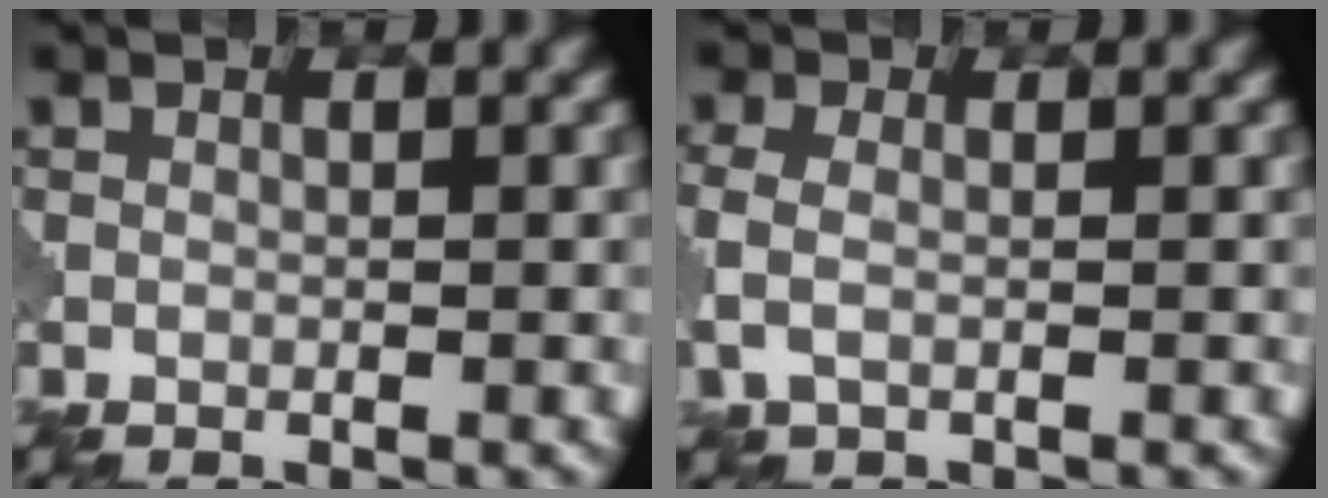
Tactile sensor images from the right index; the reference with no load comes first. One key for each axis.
{"total": 2.6, "fx": -0.1, "fy": 1.6, "fz": 2.0, "tx": -0.055, "ty": -0.001, "tz": -0.009}